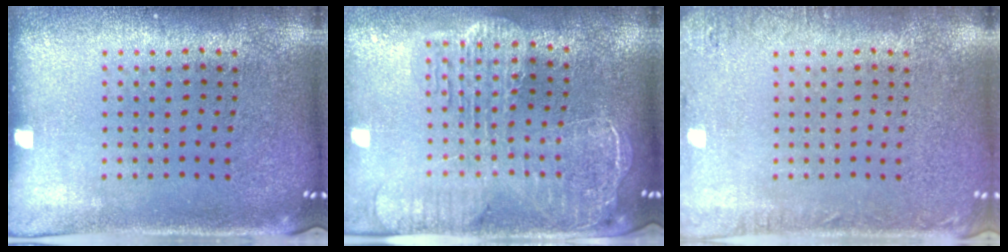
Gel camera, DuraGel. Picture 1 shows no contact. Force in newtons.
{"total": 2.5, "press": 2.2, "slide": 1.3}
{"total": 1.7, "press": 1.7, "slide": 0.2}